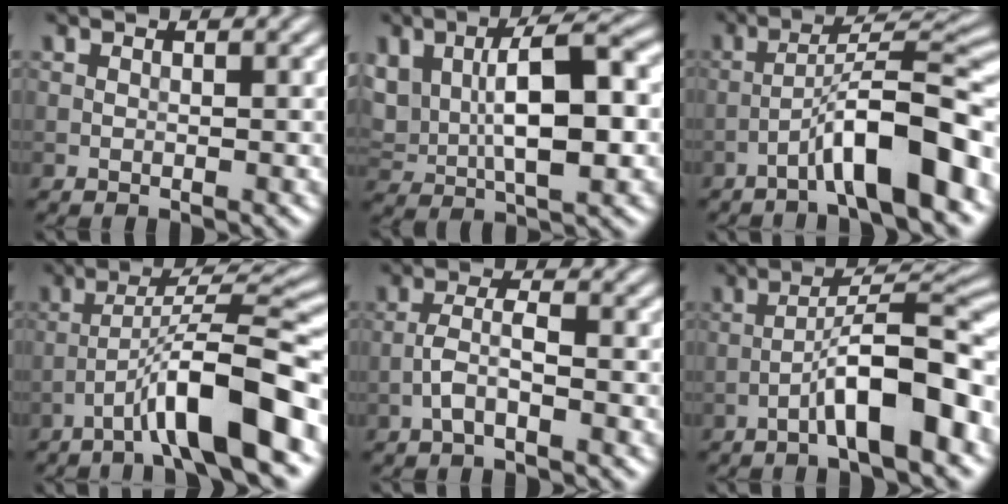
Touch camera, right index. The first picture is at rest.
{"total": 9.6, "force": [1.1, 4.5, 8.4], "torque": [-0.150, 0.009, 0.018]}
{"total": 8.3, "force": [-4.2, 1.1, 7.1], "torque": [-0.110, 0.031, -0.068]}
{"total": 9.4, "force": [-4.9, 1.0, 7.9], "torque": [-0.121, 0.027, -0.078]}
{"total": 2.6, "force": [-1.2, 0.7, 2.2], "torque": [-0.044, 0.008, -0.030]}
{"total": 8.0, "force": [-3.6, 1.3, 7.0], "torque": [-0.109, 0.028, -0.057]}